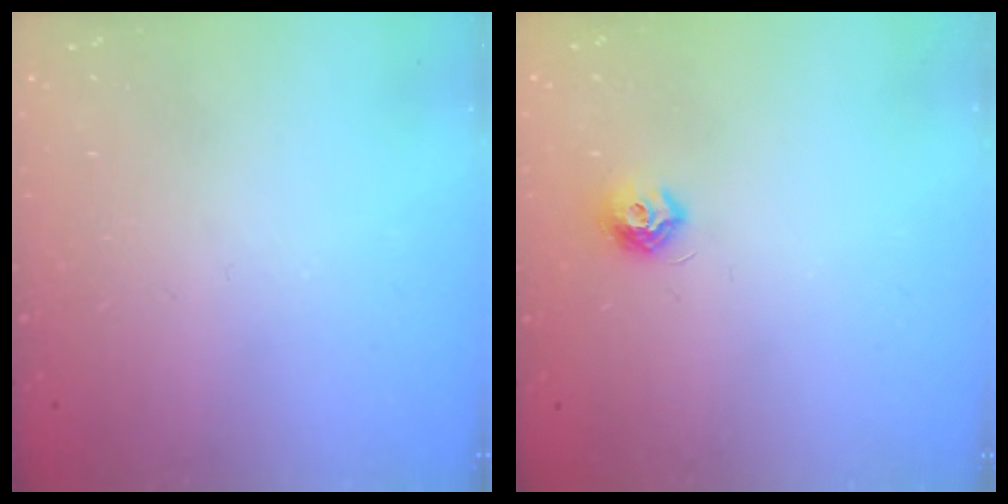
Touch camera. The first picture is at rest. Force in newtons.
{"total": 7.5, "press": 7.5, "slide": 0.6}